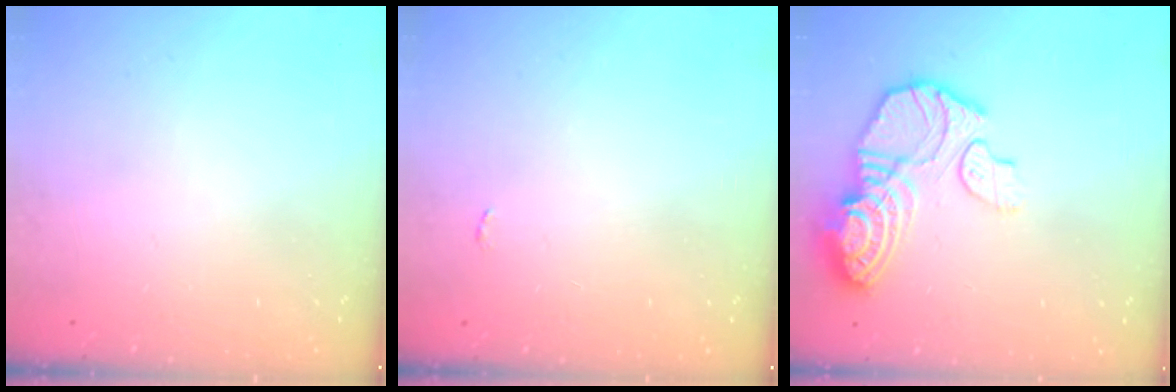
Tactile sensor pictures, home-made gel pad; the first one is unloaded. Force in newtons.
{"total": 2.2, "press": 2.2, "slide": 0.3}
{"total": 15.8, "press": 15.8, "slide": 1.5}